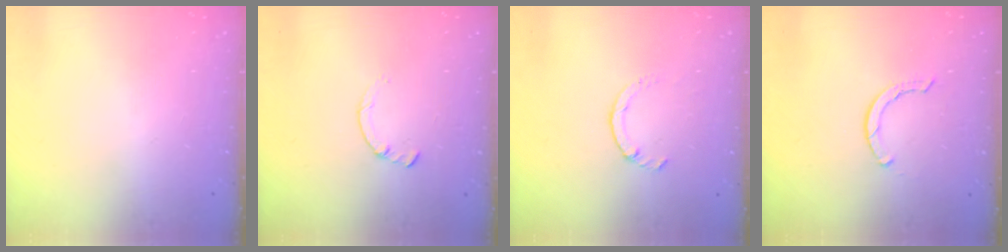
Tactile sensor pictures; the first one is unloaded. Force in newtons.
{"total": 0.7, "press": 0.6, "slide": 0.2}
{"total": 2.2, "press": 2.1, "slide": 0.4}
{"total": 1.7, "press": 1.6, "slide": 0.3}